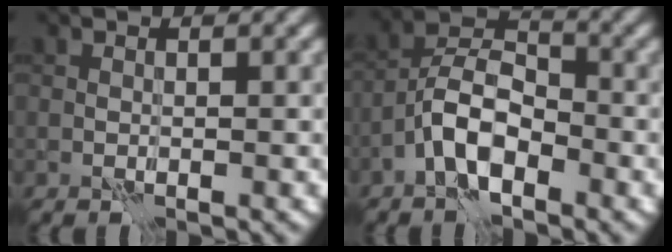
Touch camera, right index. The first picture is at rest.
{"total": 5.4, "force": [-3.2, 2.5, 3.6], "torque": [-0.059, 0.010, -0.067]}